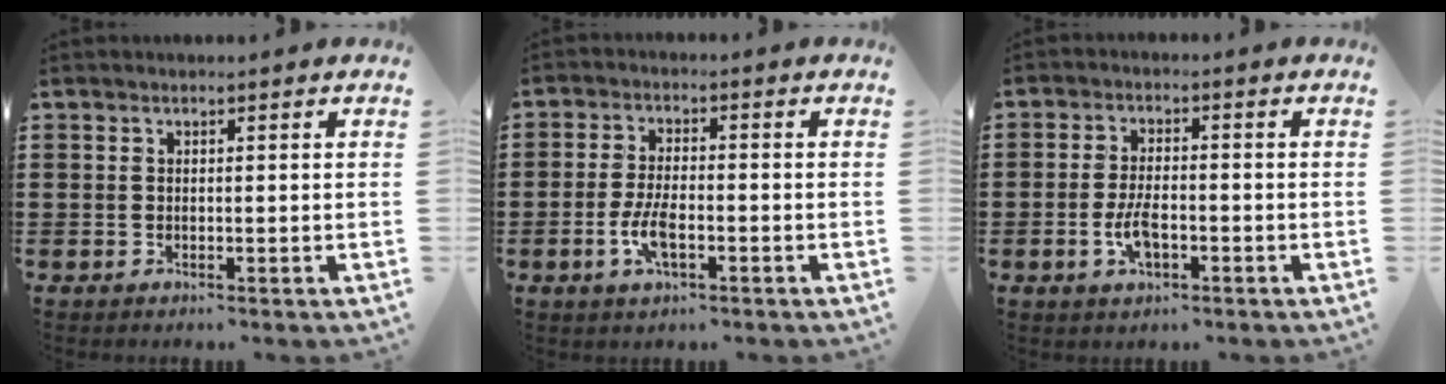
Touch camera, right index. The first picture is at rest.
{"total": 5.3, "force": [-1.8, 2.1, 4.5], "torque": [-0.103, -0.003, -0.037]}
{"total": 4.6, "force": [-1.5, 2.0, 3.9], "torque": [-0.087, -0.001, -0.032]}